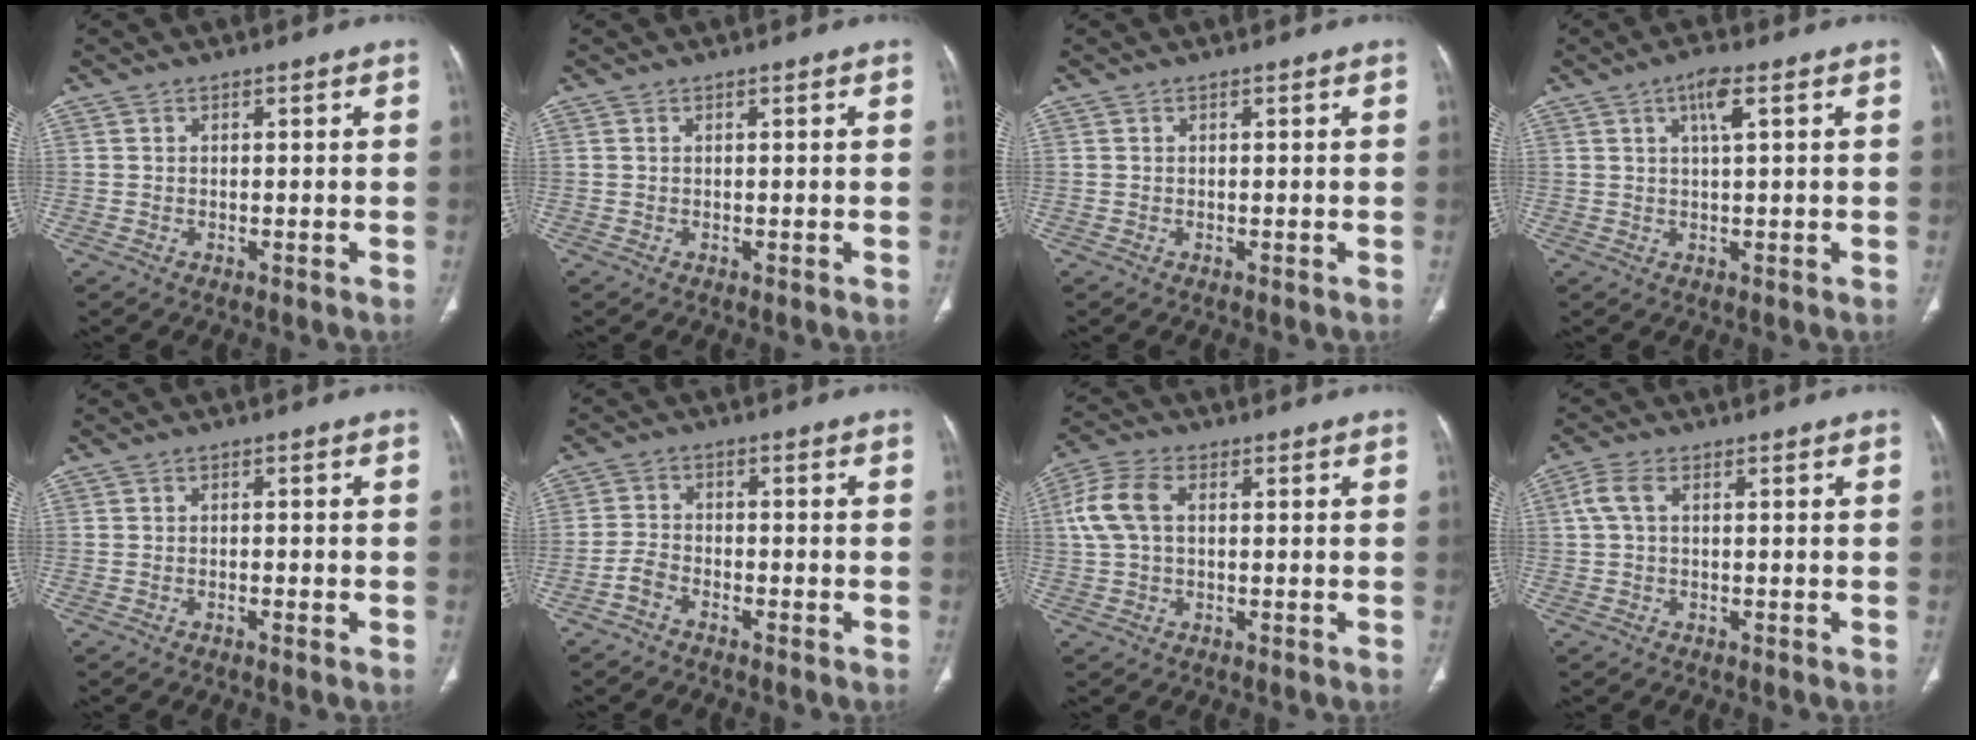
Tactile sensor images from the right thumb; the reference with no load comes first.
{"total": 0.0}
{"total": 0.0}
{"total": 4.2, "force": [1.7, 0.7, 3.8], "torque": [-0.069, 0.001, 0.030]}
{"total": 1.0, "force": [-0.5, 0.2, 0.9], "torque": [-0.016, 0.006, -0.007]}
{"total": 2.9, "force": [-2.3, 1.3, 1.3], "torque": [-0.029, 0.019, -0.045]}
{"total": 7.4, "force": [1.1, 4.5, 5.8], "torque": [-0.139, 0.023, 0.022]}
{"total": 3.4, "force": [0.7, 1.7, 2.9], "torque": [-0.080, 0.012, 0.012]}